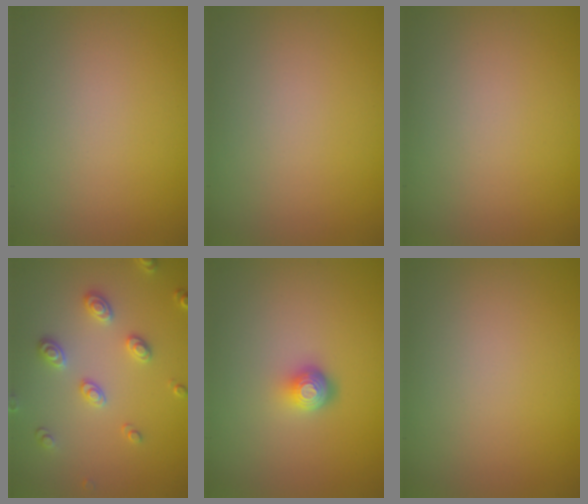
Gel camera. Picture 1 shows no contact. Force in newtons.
{"total": 0.0}
{"total": 0.0}
{"total": 2.9, "press": 2.7, "slide": 1.1}
{"total": 2.2, "press": 1.5, "slide": 1.6}
{"total": 0.0}